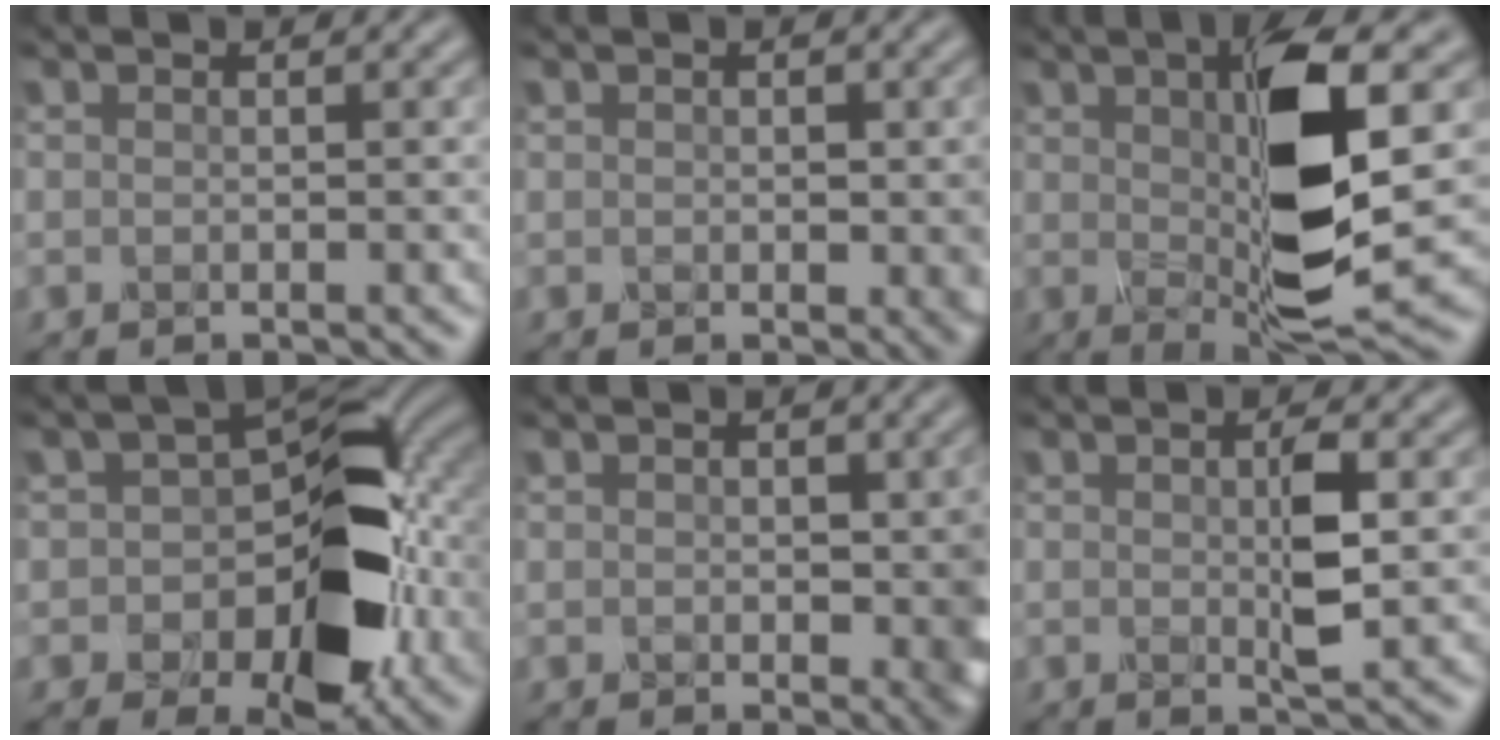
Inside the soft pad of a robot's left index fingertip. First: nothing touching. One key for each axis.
{"total": 2.1, "fx": 0.2, "fy": 1.3, "fz": 1.6, "tx": -0.019, "ty": -0.005, "tz": 0.005}
{"total": 10.1, "fx": 1.3, "fy": 2.6, "fz": 9.7, "tx": -0.161, "ty": -0.009, "tz": 0.026}
{"total": 9.9, "fx": -1.9, "fy": 6.1, "fz": 7.5, "tx": -0.096, "ty": 0.009, "tz": -0.037}
{"total": 3.7, "fx": 0.3, "fy": 2.4, "fz": 2.8, "tx": -0.034, "ty": -0.009, "tz": 0.006}
{"total": 3.3, "fx": 0.2, "fy": 0.7, "fz": 3.2, "tx": -0.059, "ty": -0.003, "tz": 0.004}